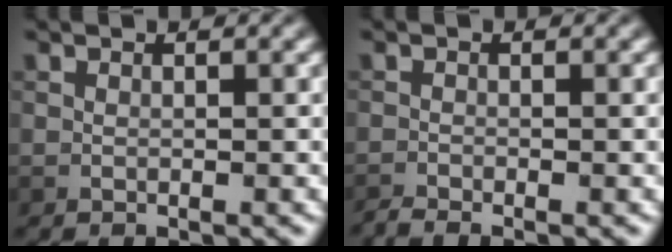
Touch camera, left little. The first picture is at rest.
{"total": 1.3, "force": [-1.2, 0.1, 0.4], "torque": [-0.007, -0.008, -0.031]}